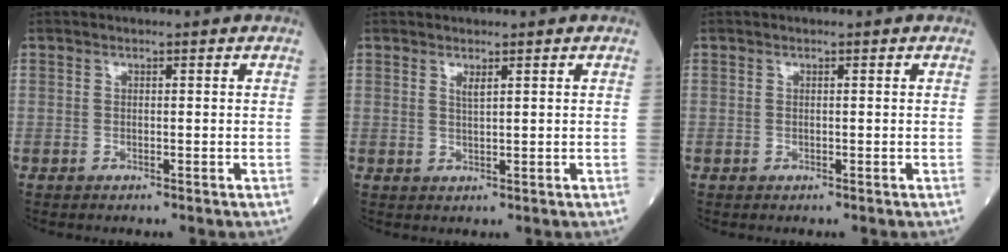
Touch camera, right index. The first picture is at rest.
{"total": 1.2, "force": [0.8, 0.0, 0.9], "torque": [-0.022, -0.007, 0.015]}
{"total": 0.0}